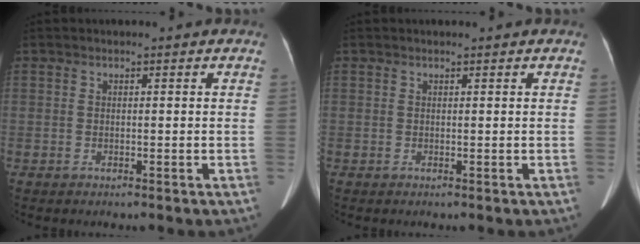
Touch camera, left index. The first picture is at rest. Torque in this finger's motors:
{"motor_torque": [-0.91, 0.74, -0.22, 0.00]}